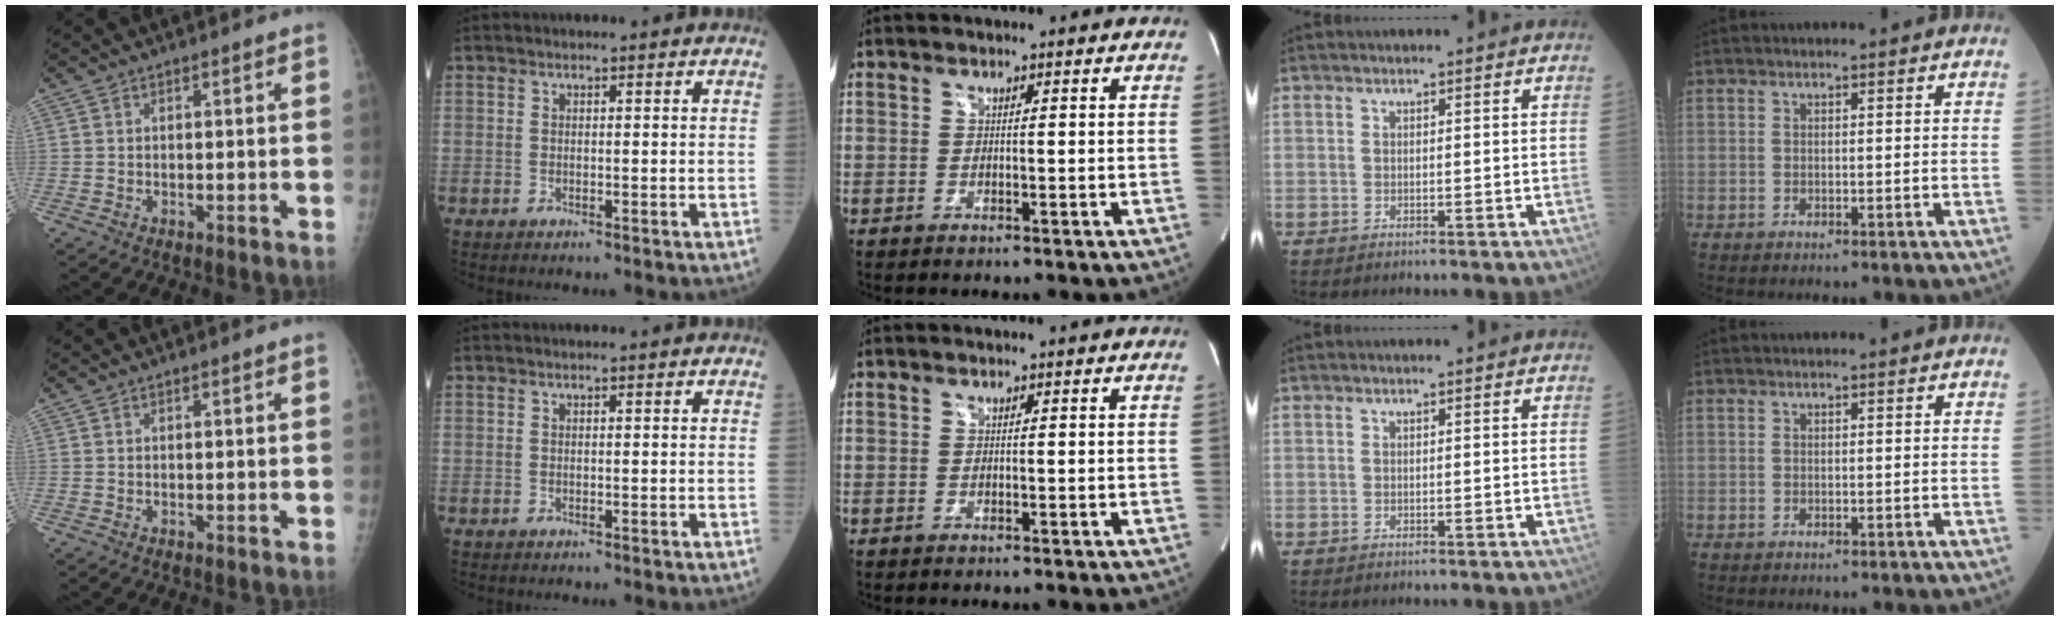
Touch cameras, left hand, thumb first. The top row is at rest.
{}